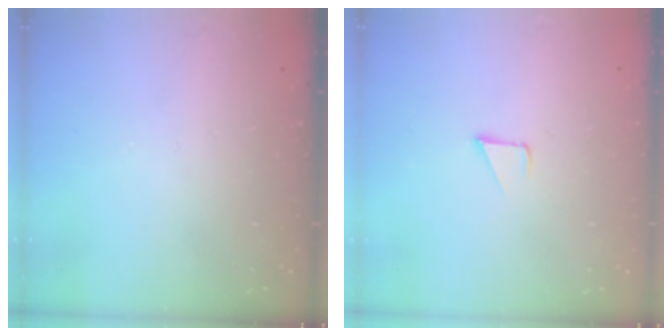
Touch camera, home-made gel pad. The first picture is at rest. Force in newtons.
{"total": 1.2, "press": 1.2, "slide": 0.1}